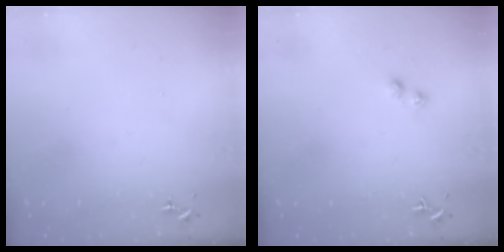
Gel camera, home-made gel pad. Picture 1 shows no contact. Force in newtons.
{"total": 2.3, "press": 2.2, "slide": 0.3}